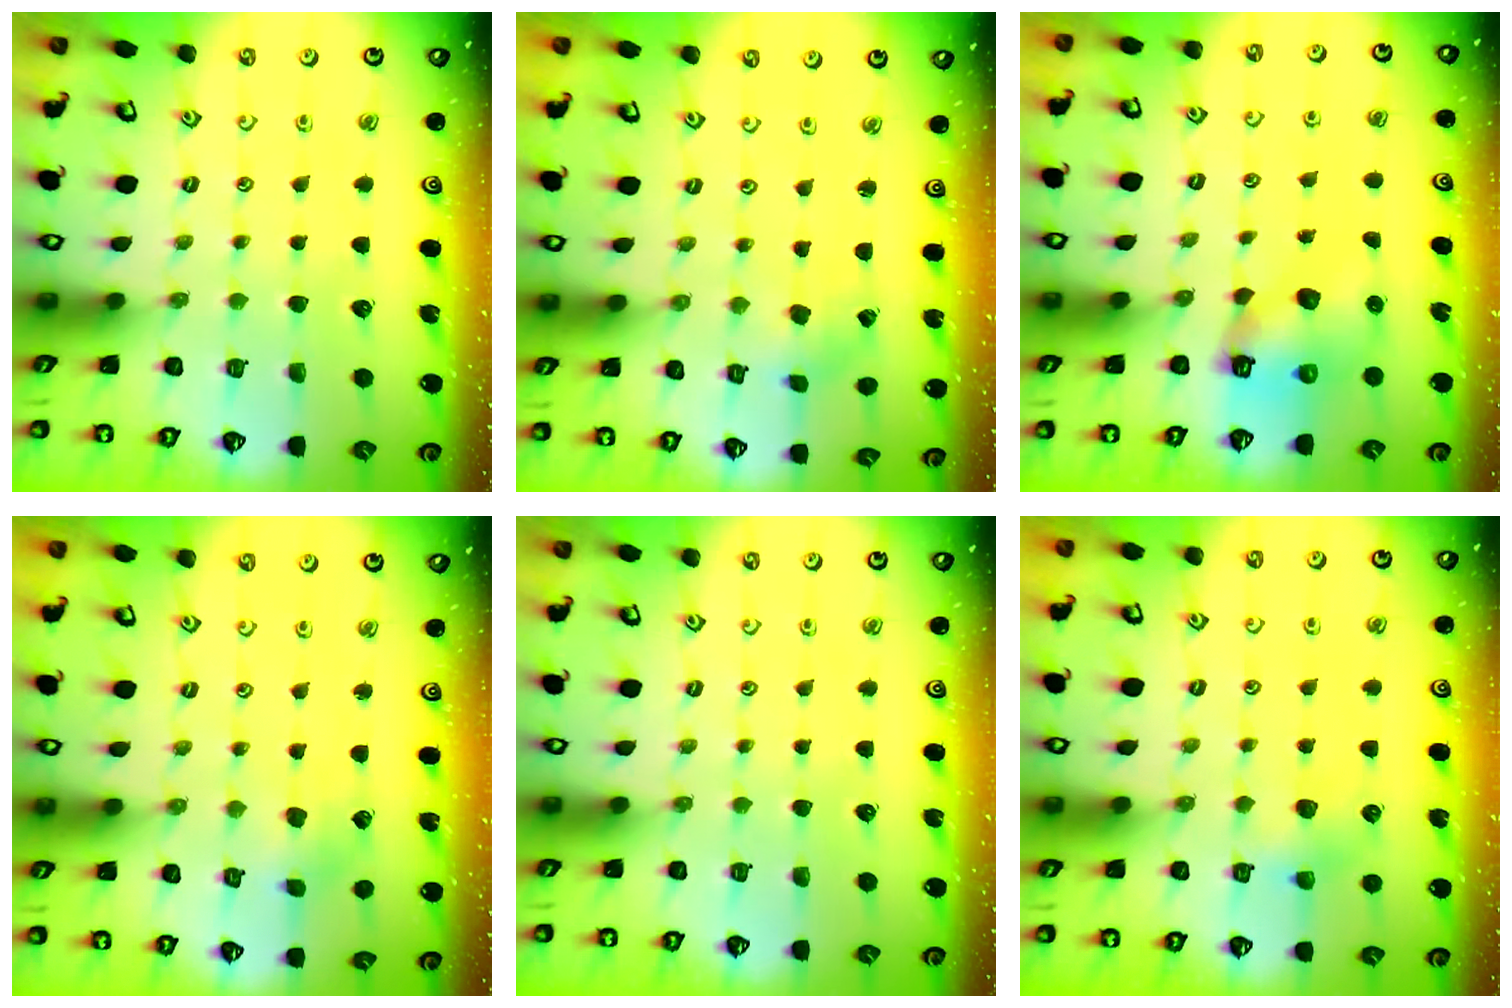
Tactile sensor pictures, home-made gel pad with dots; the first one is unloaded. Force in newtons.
{"total": 1.0, "press": 1.0, "slide": 0.2}
{"total": 8.0, "press": 8.0, "slide": 0.8}
{"total": 2.9, "press": 2.9, "slide": 0.1}
{"total": 0.0}
{"total": 5.9, "press": 5.8, "slide": 1.1}